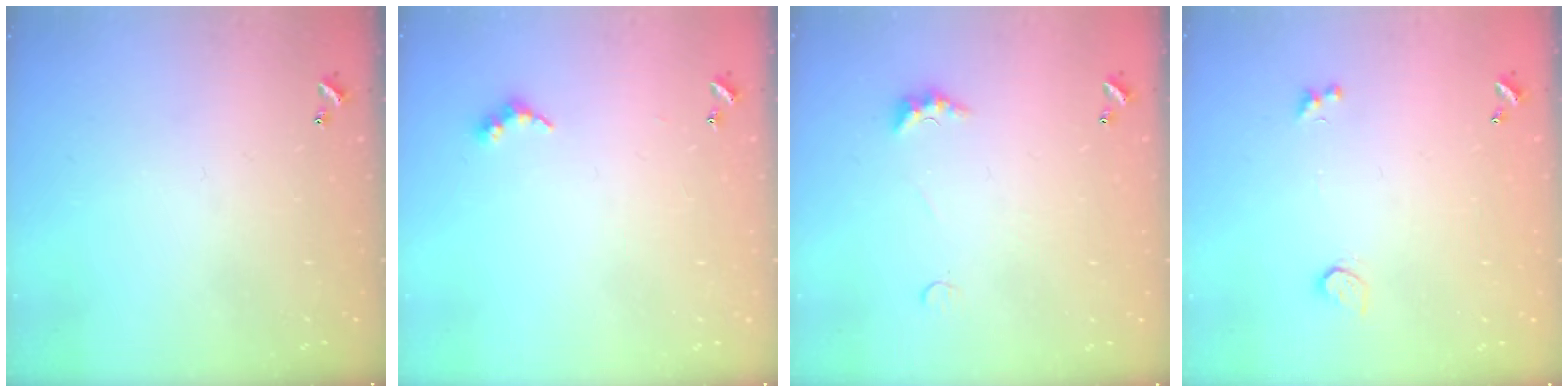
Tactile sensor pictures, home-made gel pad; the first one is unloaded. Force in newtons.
{"total": 5.2, "press": 5.2, "slide": 0.5}
{"total": 2.2, "press": 2.1, "slide": 0.7}
{"total": 1.7, "press": 1.1, "slide": 1.2}